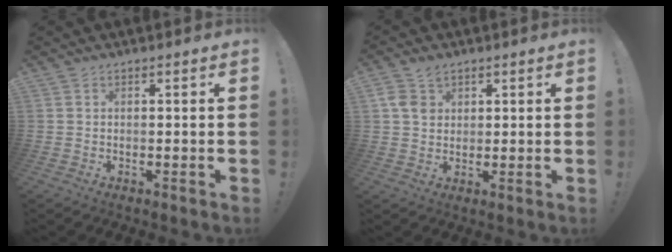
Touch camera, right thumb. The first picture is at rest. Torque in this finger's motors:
{"motor_torque": [0.32, 1.04, 0.28, -0.41, 0.21]}